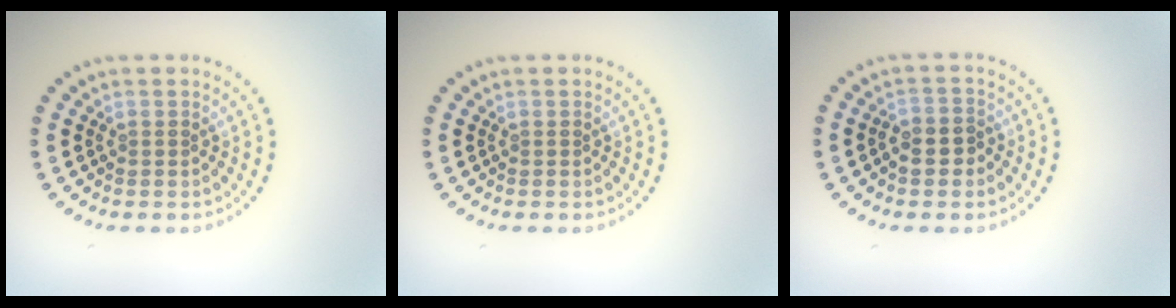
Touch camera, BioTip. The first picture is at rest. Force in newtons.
{"total": 0.0}
{"total": 2.4, "press": 2.2, "slide": 1.0}